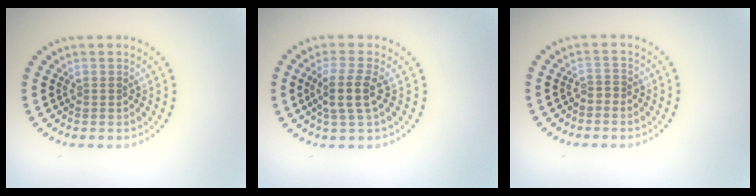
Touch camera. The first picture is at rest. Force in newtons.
{"total": 2.7, "press": 2.2, "slide": 1.6}
{"total": 0.6, "press": 0.2, "slide": 0.5}